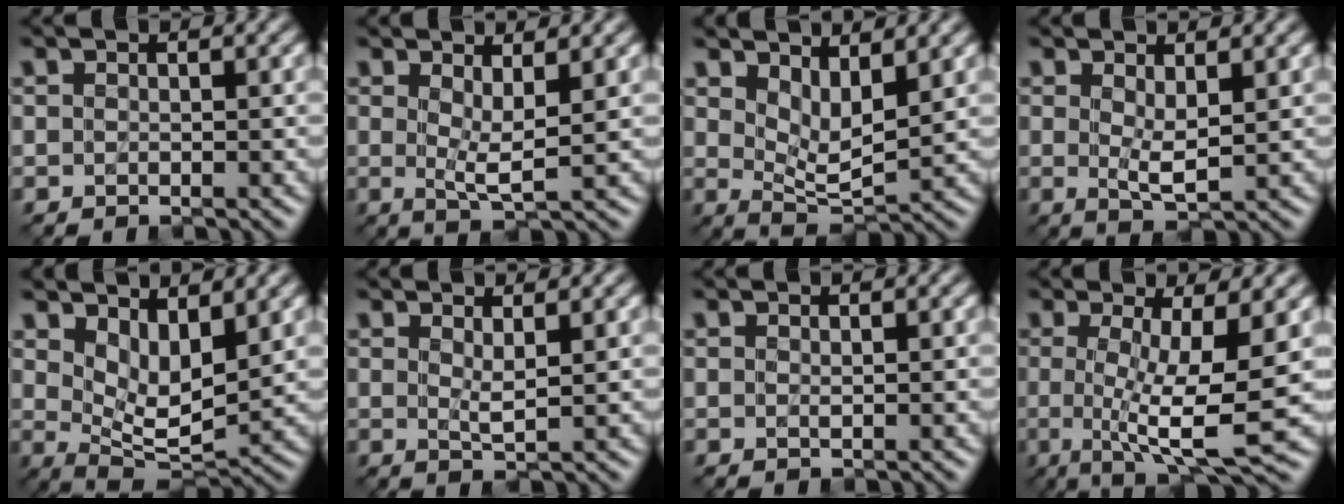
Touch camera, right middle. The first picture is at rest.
{"total": 2.1, "force": [0.6, 0.1, 2.0], "torque": [-0.041, -0.009, 0.012]}
{"total": 3.1, "force": [1.7, 1.1, 2.4], "torque": [-0.053, -0.015, 0.028]}
{"total": 1.9, "force": [0.4, 0.3, 1.8], "torque": [-0.038, -0.005, 0.009]}
{"total": 4.1, "force": [2.2, 1.7, 3.1], "torque": [-0.063, -0.018, 0.037]}
{"total": 1.0, "force": [0.5, -0.2, 0.9], "torque": [-0.018, -0.003, 0.012]}
{"total": 0.0}
{"total": 6.8, "force": [-0.7, 0.8, 6.7], "torque": [-0.116, -0.012, -0.014]}